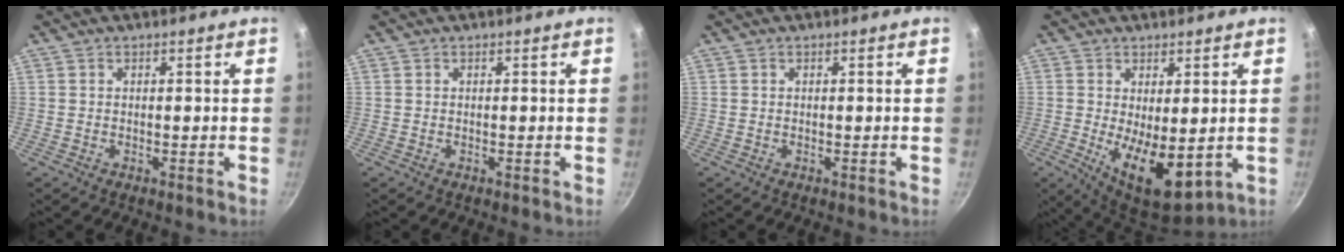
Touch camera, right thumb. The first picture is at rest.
{"total": 0.0}
{"total": 0.0}
{"total": 11.0, "force": [-0.9, 4.9, 9.8], "torque": [-0.131, -0.023, 0.000]}